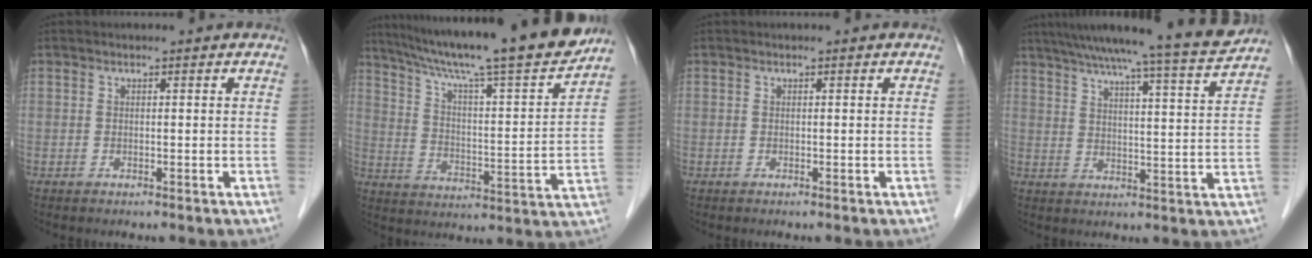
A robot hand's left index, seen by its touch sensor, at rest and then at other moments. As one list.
[{"total": 22.7, "force": [19.5, -0.2, 11.6], "torque": [-0.190, -0.022, 0.290]}, {"total": 0.0}, {"total": 17.2, "force": [15.4, -1.3, 7.4], "torque": [-0.121, -0.026, 0.208]}]